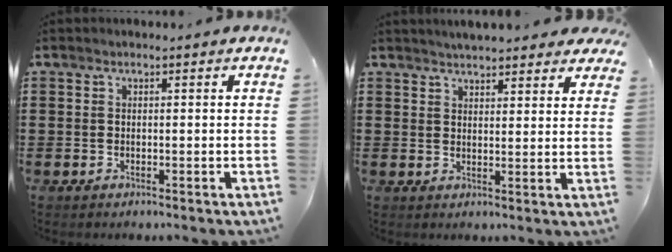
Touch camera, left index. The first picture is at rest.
{"total": 3.7, "force": [3.7, 0.6, 0.5], "torque": [-0.014, -0.010, 0.066]}